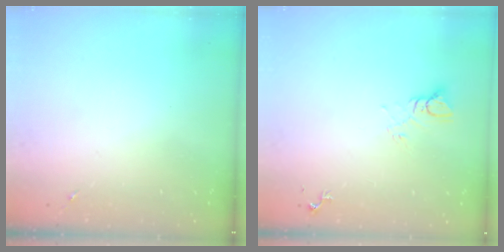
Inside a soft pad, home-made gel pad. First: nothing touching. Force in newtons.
{"total": 5.1, "press": 5.1, "slide": 0.5}